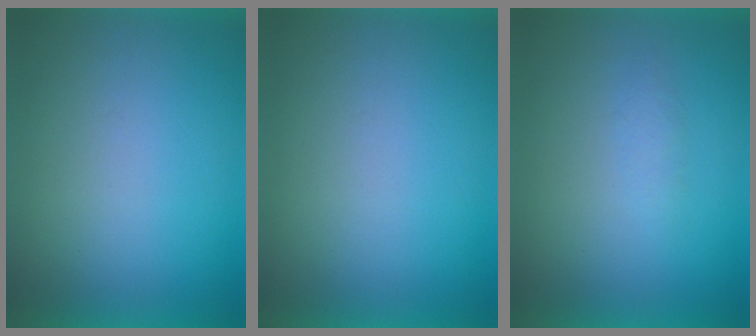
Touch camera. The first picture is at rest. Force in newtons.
{"total": 0.0}
{"total": 1.5}